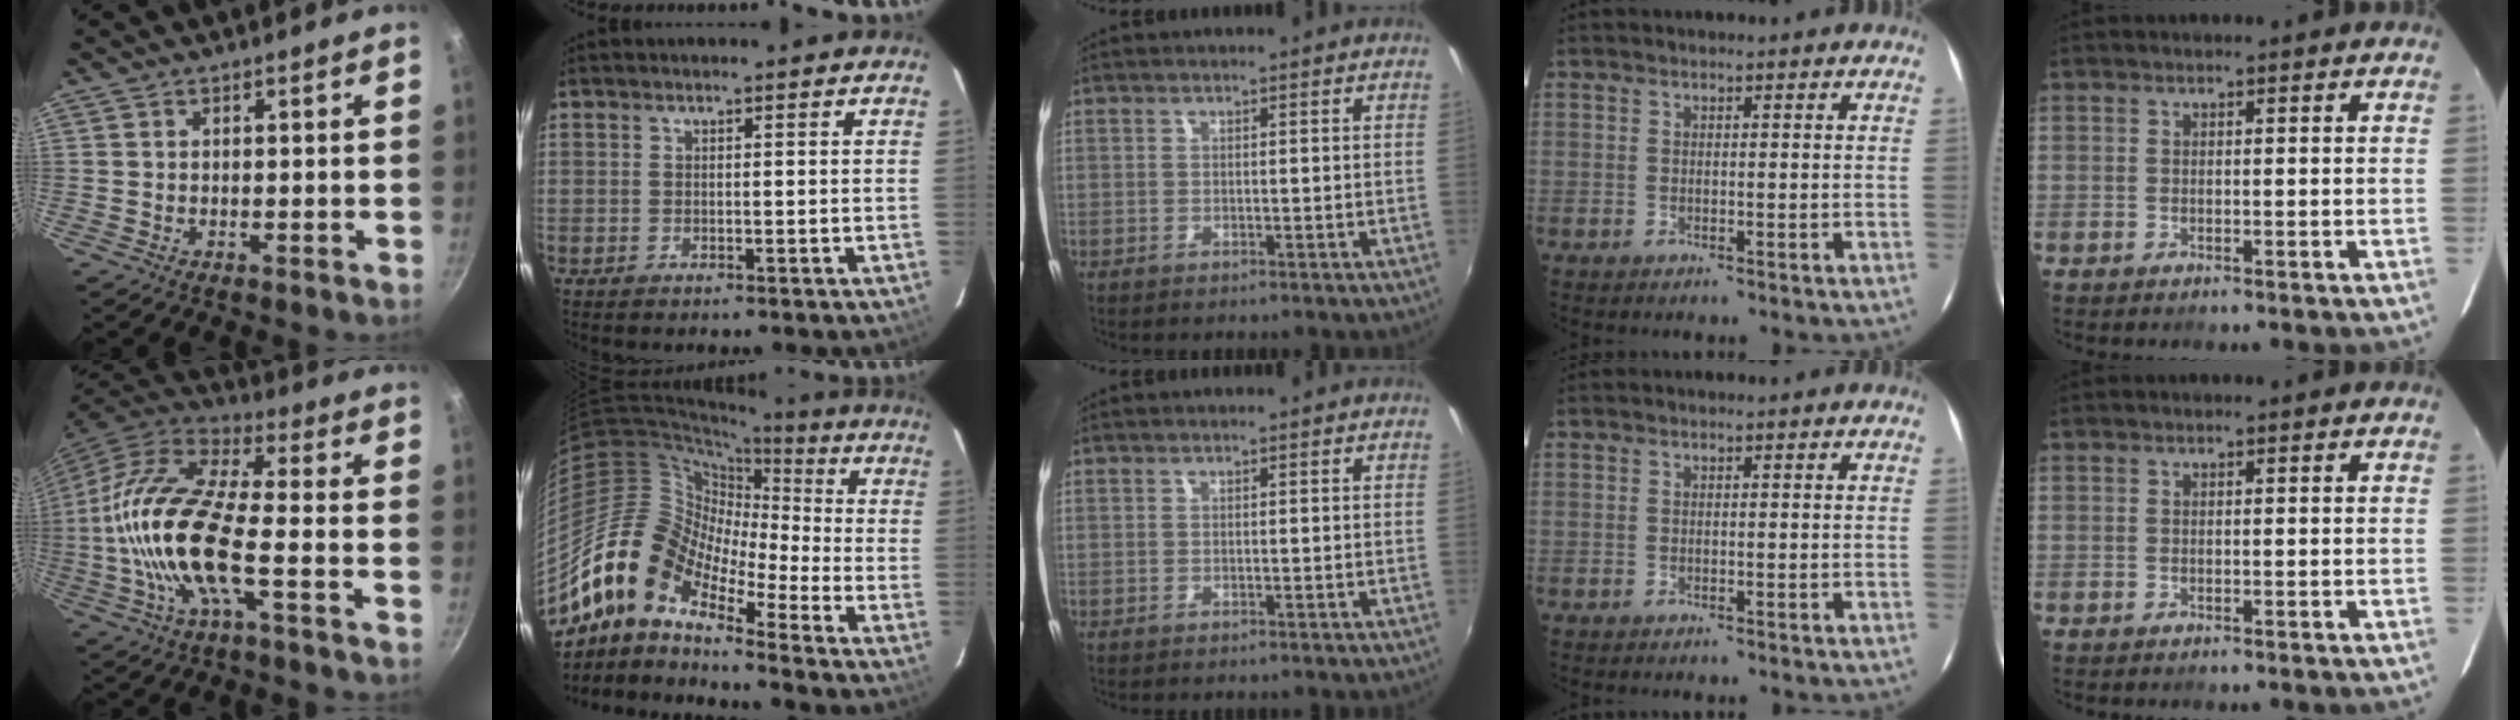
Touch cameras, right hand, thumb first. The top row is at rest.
{"thumb": {"total": 19.4, "force": [-3.7, 6.6, 17.9], "torque": [-0.357, 0.033, -0.088]}, "index": {"total": 15.3, "force": [-10.4, 6.6, 9.0], "torque": [-0.149, 0.003, -0.219]}}